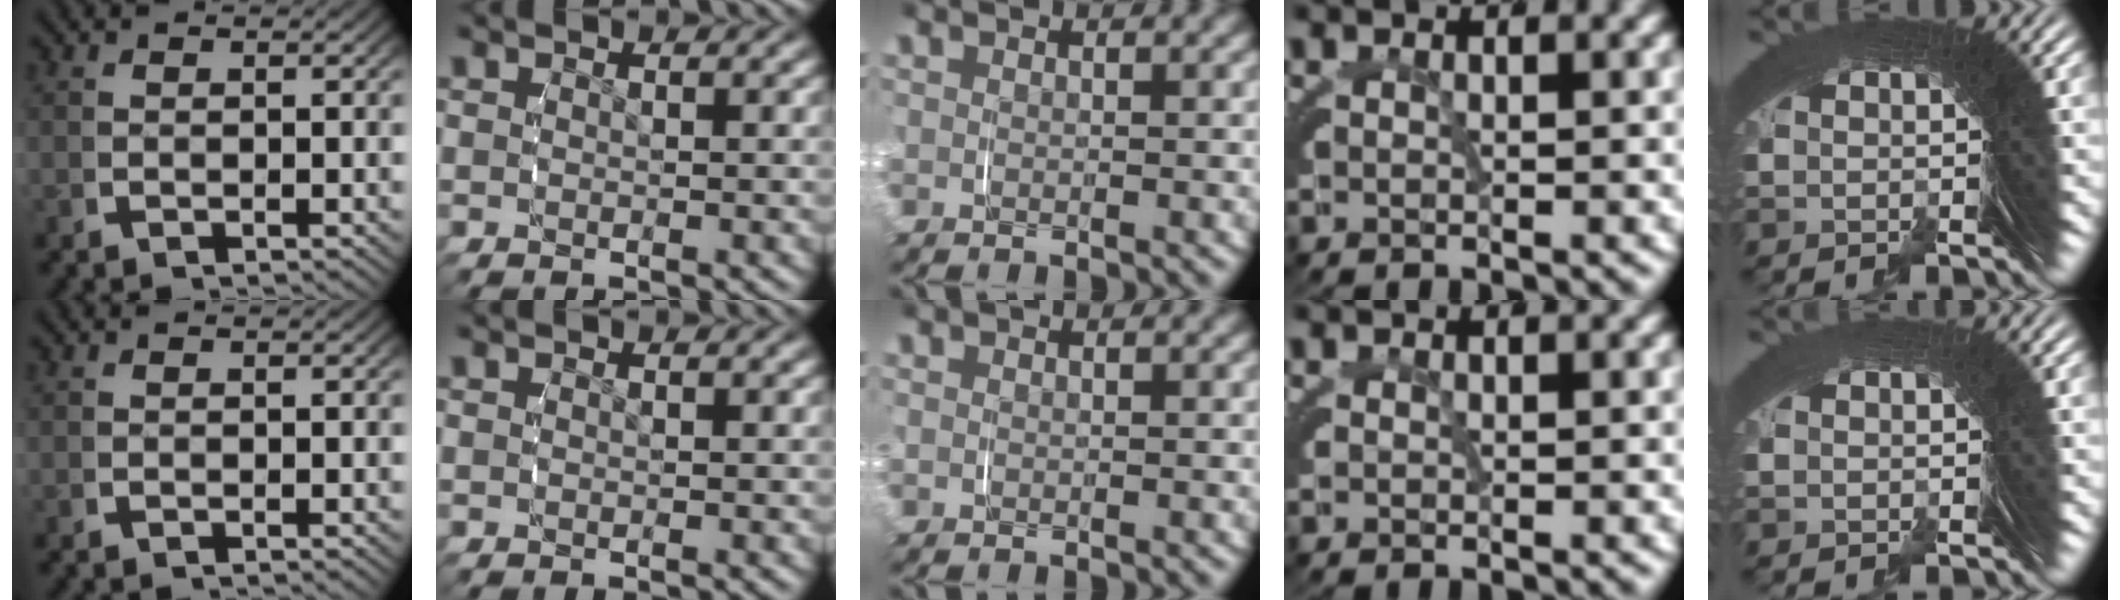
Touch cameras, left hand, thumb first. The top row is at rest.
{"middle": {"total": 0.6, "force": [0.1, 0.6, 0.1], "torque": [-0.003, 0.000, 0.000]}, "little": {"total": 1.3, "force": [-0.6, -0.5, -1.0], "torque": [0.019, 0.000, -0.010]}}